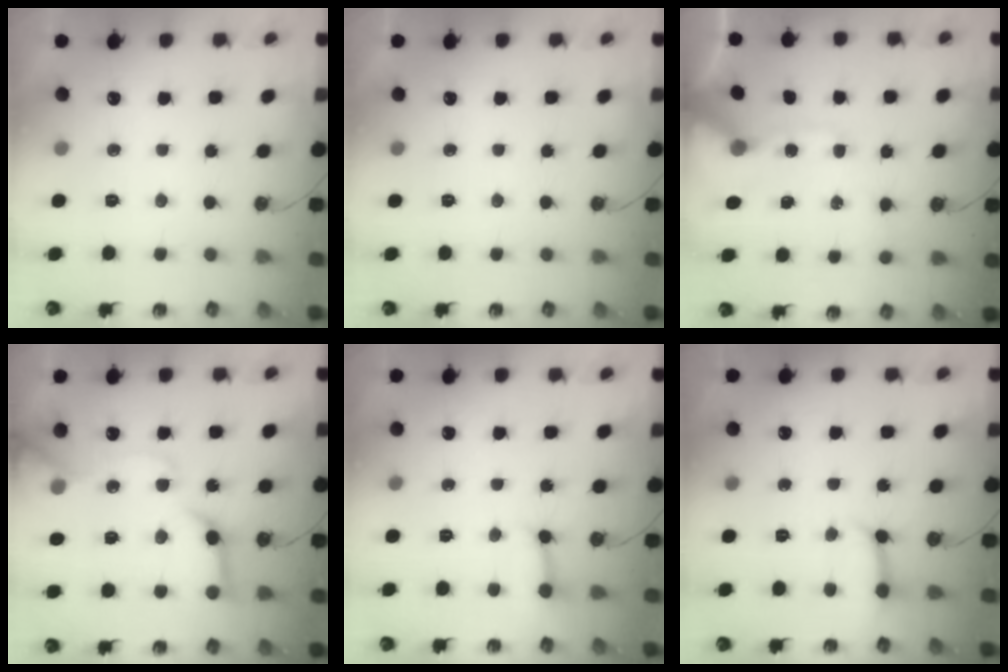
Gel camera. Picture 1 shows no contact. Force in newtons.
{"total": 0.0}
{"total": 12.1, "press": 12.0, "slide": 2.0}
{"total": 17.3, "press": 17.2, "slide": 2.3}
{"total": 4.9, "press": 4.9, "slide": 0.6}
{"total": 7.0, "press": 6.9, "slide": 0.7}